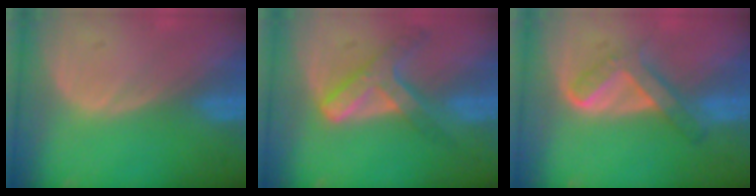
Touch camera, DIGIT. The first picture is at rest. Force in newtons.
{"total": 7.3, "press": 6.2, "slide": 3.9}
{"total": 5.4, "press": 5.0, "slide": 2.0}